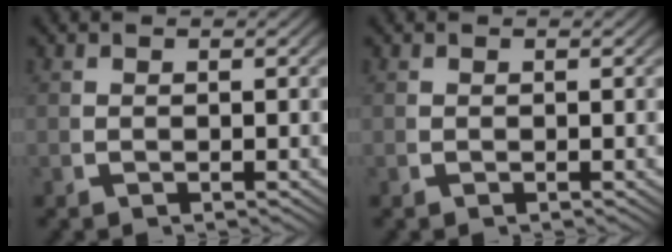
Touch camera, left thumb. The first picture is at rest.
{"total": 0.0}